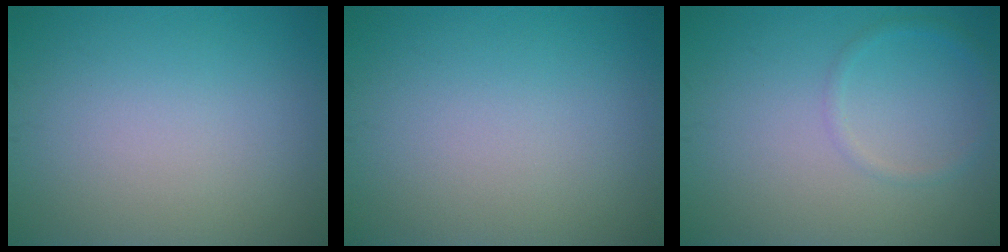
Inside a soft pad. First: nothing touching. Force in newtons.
{"total": 0.0}
{"total": 1.1, "press": 1.1, "slide": 0.1}